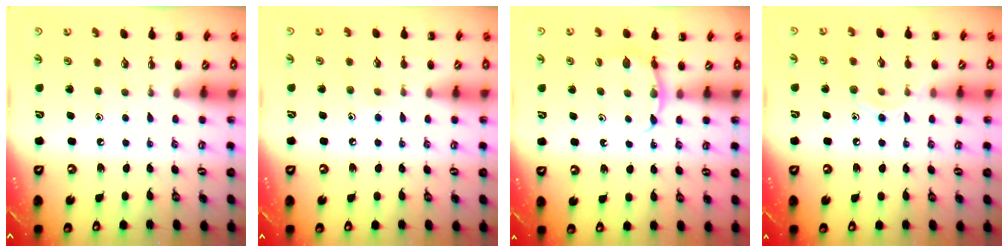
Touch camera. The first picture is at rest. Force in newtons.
{"total": 6.5, "press": 6.1, "slide": 2.2}
{"total": 5.4, "press": 5.4, "slide": 0.4}
{"total": 9.2, "press": 9.2, "slide": 1.2}